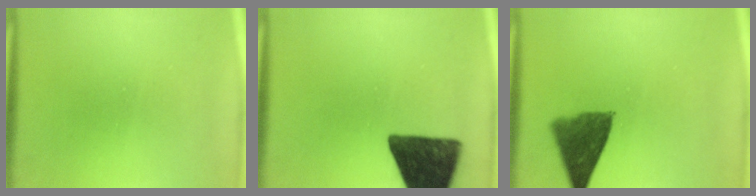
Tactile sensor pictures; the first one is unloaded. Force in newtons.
{"total": 13.0}
{"total": 8.5}